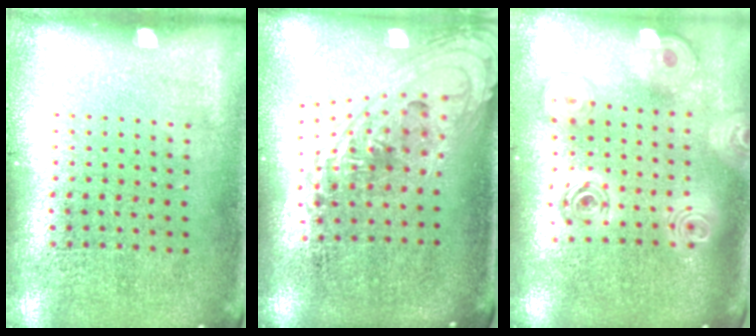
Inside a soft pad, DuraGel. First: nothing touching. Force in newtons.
{"total": 1.5, "press": 1.2, "slide": 1.0}
{"total": 2.4, "press": 1.9, "slide": 1.6}